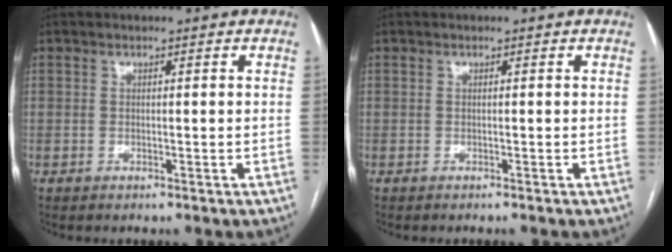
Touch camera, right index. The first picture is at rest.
{"total": 0.6, "force": [-0.5, -0.1, 0.2], "torque": [0.001, 0.001, -0.010]}